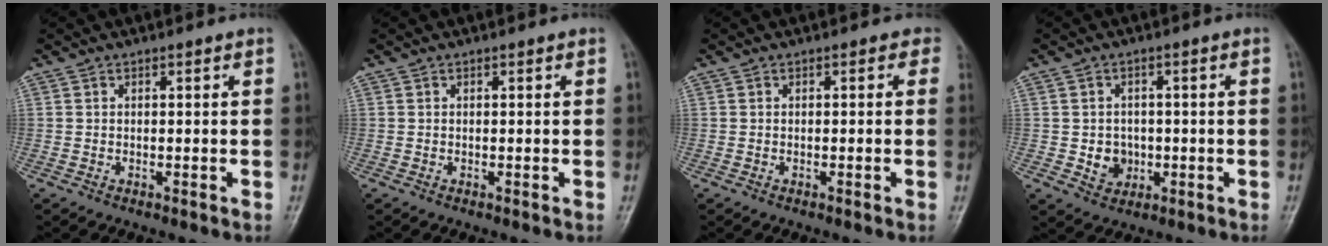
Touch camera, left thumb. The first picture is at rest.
{"total": 0.0}
{"total": 1.1, "force": [0.1, 1.0, 0.6], "torque": [0.015, 0.006, -0.013]}
{"total": 4.8, "force": [-0.7, 4.3, 2.0], "torque": [-0.007, 0.005, -0.007]}